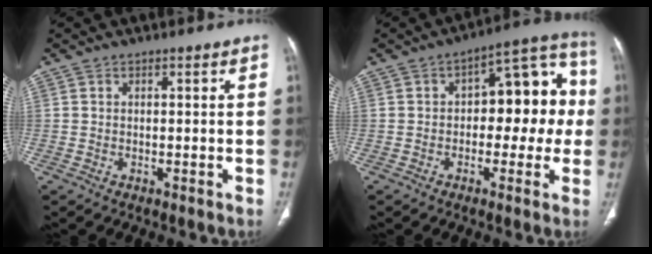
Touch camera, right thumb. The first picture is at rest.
{"total": 14.3, "force": [-0.1, 8.0, 11.9], "torque": [-0.093, 0.052, -0.010]}